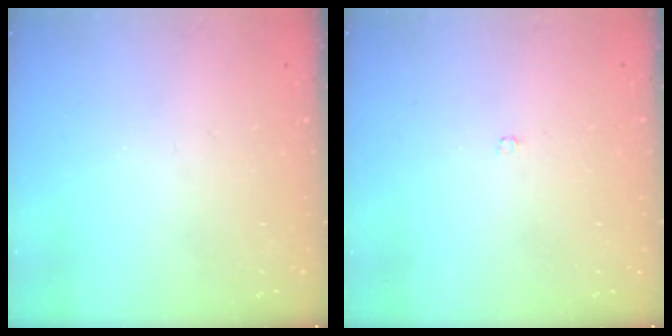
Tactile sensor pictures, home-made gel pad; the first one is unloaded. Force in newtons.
{"total": 1.9, "press": 1.9, "slide": 0.3}